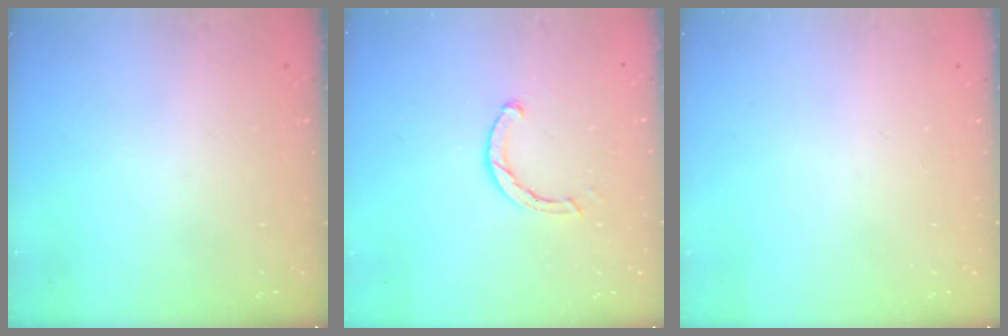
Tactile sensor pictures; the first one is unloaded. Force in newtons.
{"total": 2.5, "press": 2.5, "slide": 0.1}
{"total": 0.0}